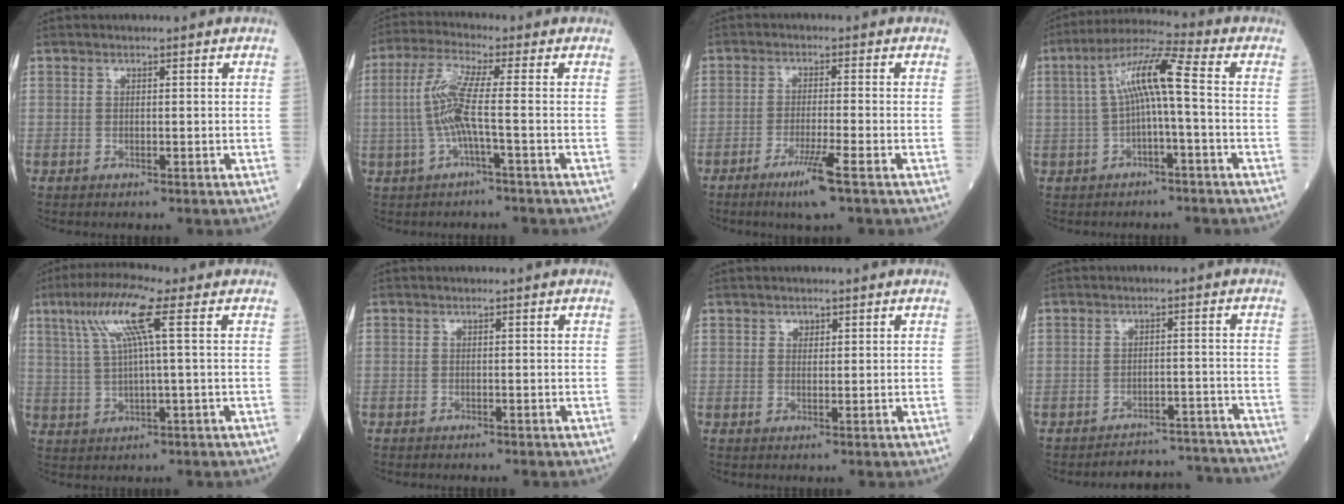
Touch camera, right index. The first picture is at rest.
{"total": 6.8, "force": [-0.9, 0.0, 6.7], "torque": [-0.152, 0.011, -0.019]}
{"total": 5.9, "force": [-3.5, -0.5, 4.7], "torque": [-0.090, -0.015, -0.066]}
{"total": 8.8, "force": [0.1, 0.6, 8.8], "torque": [-0.167, 0.033, 0.001]}
{"total": 8.8, "force": [3.3, -0.2, 8.2], "torque": [-0.167, 0.020, 0.066]}
{"total": 1.0, "force": [-0.8, 0.6, 0.2], "torque": [-0.011, 0.000, -0.014]}
{"total": 1.2, "force": [0.6, 0.9, 0.5], "torque": [-0.007, -0.001, 0.009]}
{"total": 11.4, "force": [-11.2, 1.7, 0.0], "torque": [0.015, 0.022, -0.138]}